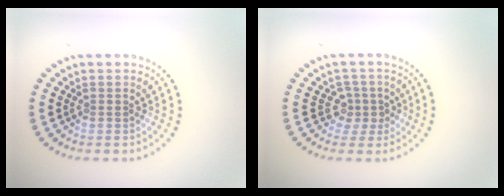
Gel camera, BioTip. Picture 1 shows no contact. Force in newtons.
{"total": 2.1, "press": 1.6, "slide": 1.3}